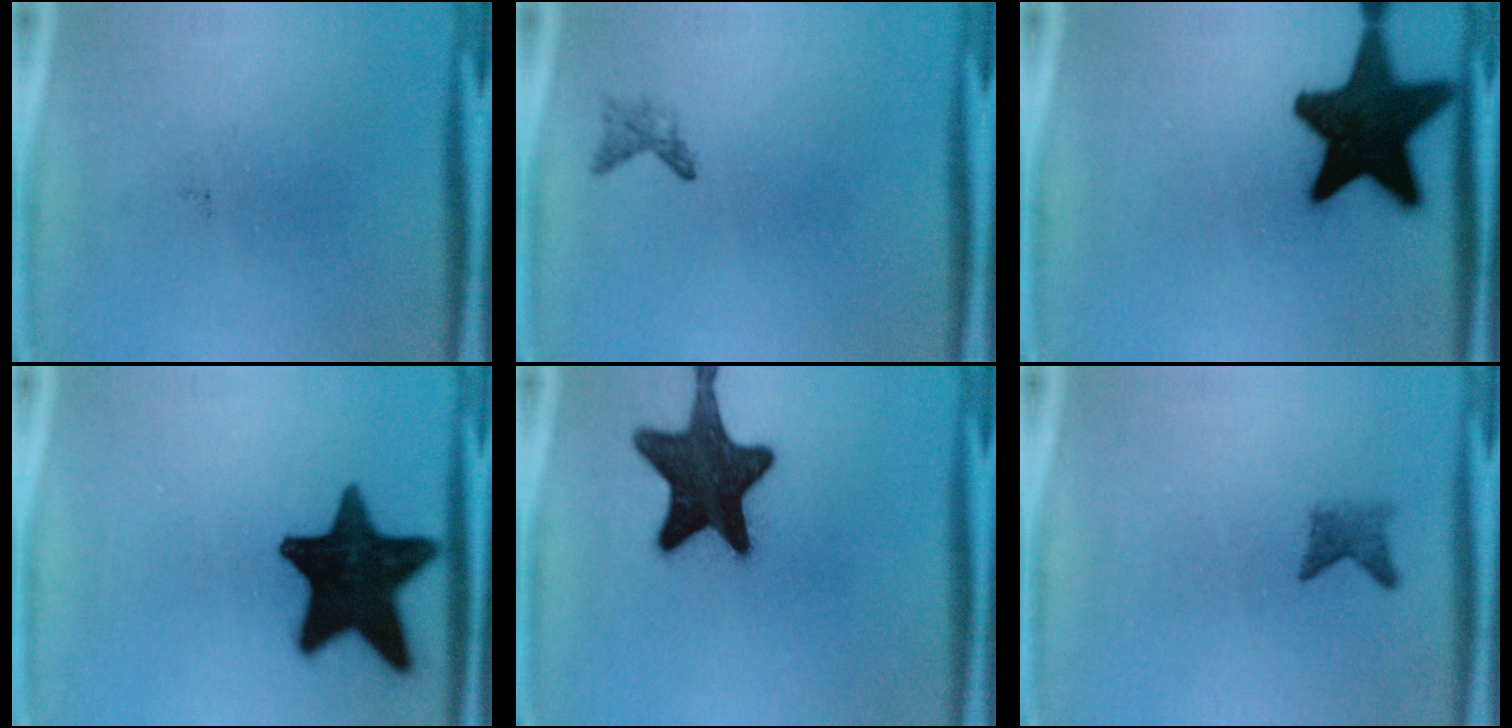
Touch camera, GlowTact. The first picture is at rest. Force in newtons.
{"total": 1.1}
{"total": 18.7}
{"total": 18.7}
{"total": 16.6}
{"total": 2.0}